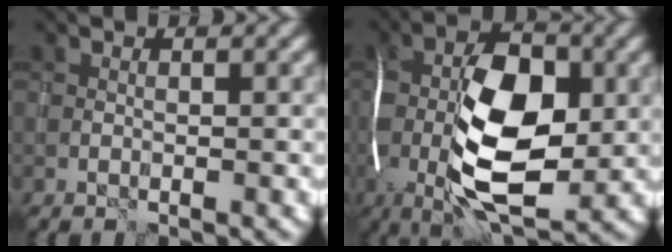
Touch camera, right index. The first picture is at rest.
{"total": 12.3, "force": [-1.0, 5.8, 10.8], "torque": [-0.180, 0.007, -0.024]}